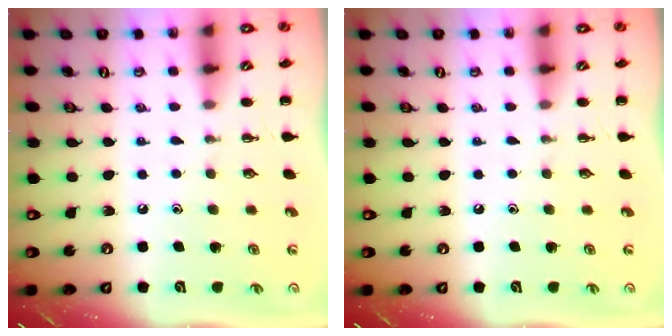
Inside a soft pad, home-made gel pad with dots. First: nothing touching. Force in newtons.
{"total": 0.0}